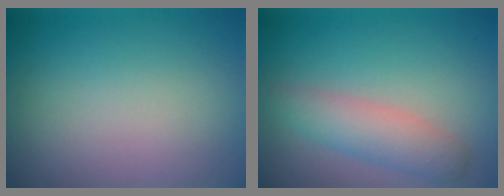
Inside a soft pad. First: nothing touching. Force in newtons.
{"total": 3.3, "press": 3.3, "slide": 0.1}